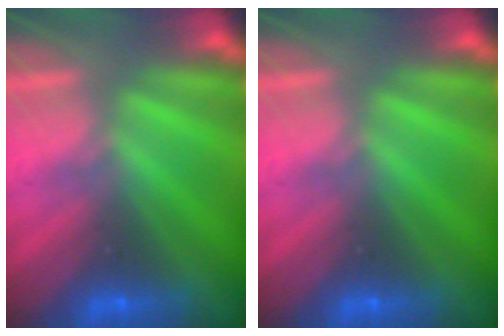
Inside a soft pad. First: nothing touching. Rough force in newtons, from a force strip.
{"total": 0.0}